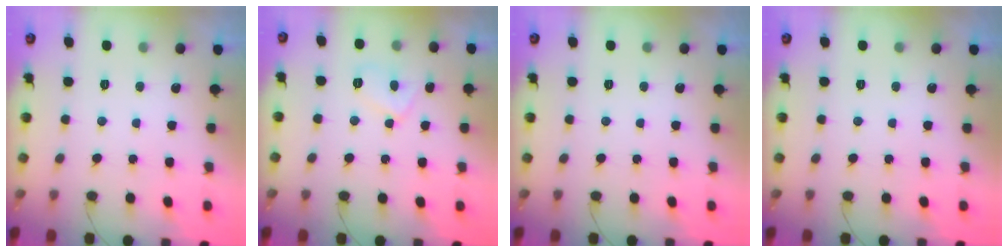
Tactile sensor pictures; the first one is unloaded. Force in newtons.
{"total": 6.1, "press": 6.1, "slide": 0.5}
{"total": 0.0}
{"total": 0.0}